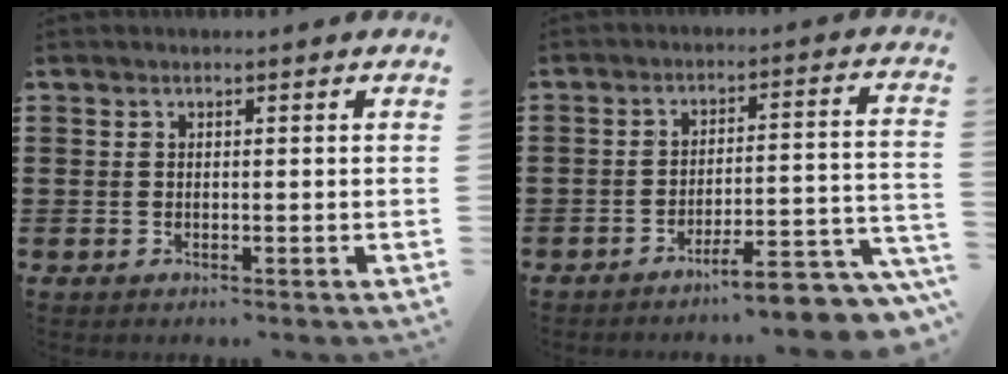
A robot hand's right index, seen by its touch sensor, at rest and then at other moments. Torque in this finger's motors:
{"motor_torque": [1.35, 0.79, -0.14, -0.04]}